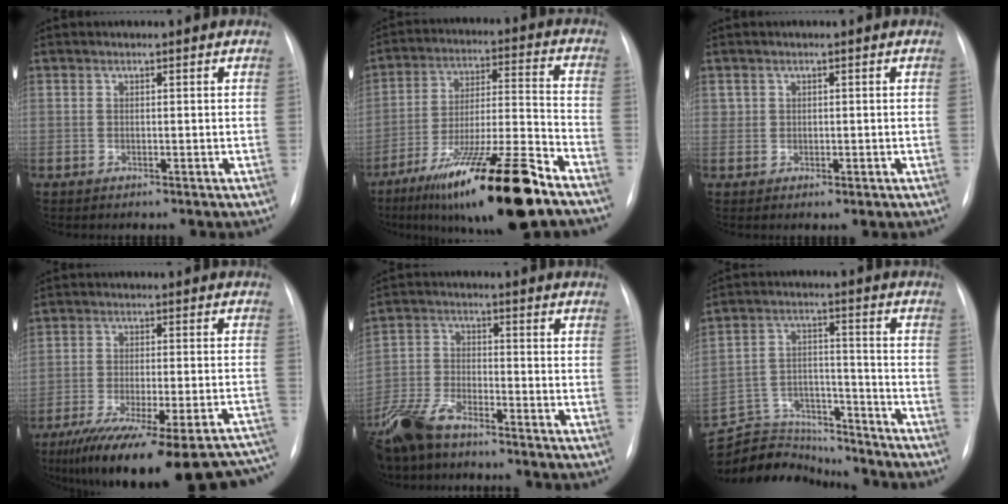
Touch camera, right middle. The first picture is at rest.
{"total": 20.2, "force": [-13.2, 1.2, 15.2], "torque": [-0.233, -0.023, -0.219]}
{"total": 1.1, "force": [0.1, 1.0, 0.2], "torque": [-0.008, -0.002, 0.005]}
{"total": 27.6, "force": [-22.4, 4.8, 15.3], "torque": [-0.179, -0.023, -0.298]}
{"total": 9.4, "force": [-7.7, 2.9, 4.5], "torque": [-0.103, -0.018, -0.149]}
{"total": 15.2, "force": [-14.6, 4.1, 1.4], "torque": [-0.040, 0.039, -0.228]}